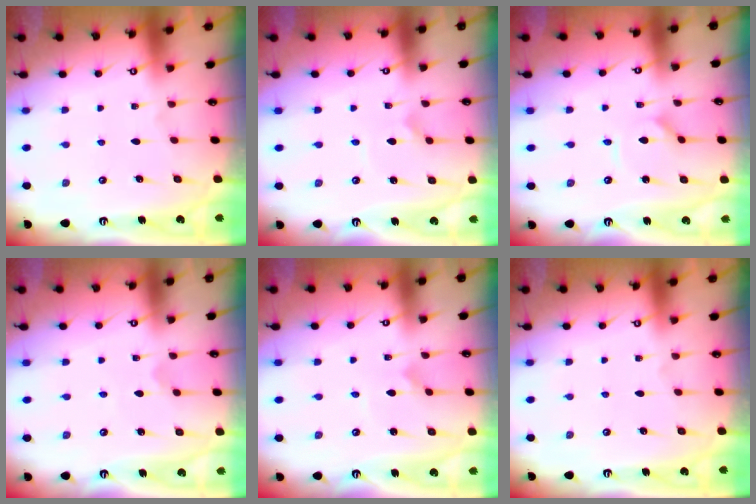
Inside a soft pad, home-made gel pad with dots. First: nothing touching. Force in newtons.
{"total": 1.6, "press": 1.6, "slide": 0.1}
{"total": 1.8, "press": 1.7, "slide": 0.2}
{"total": 1.8, "press": 1.8, "slide": 0.2}
{"total": 1.0, "press": 1.0, "slide": 0.0}
{"total": 0.0}